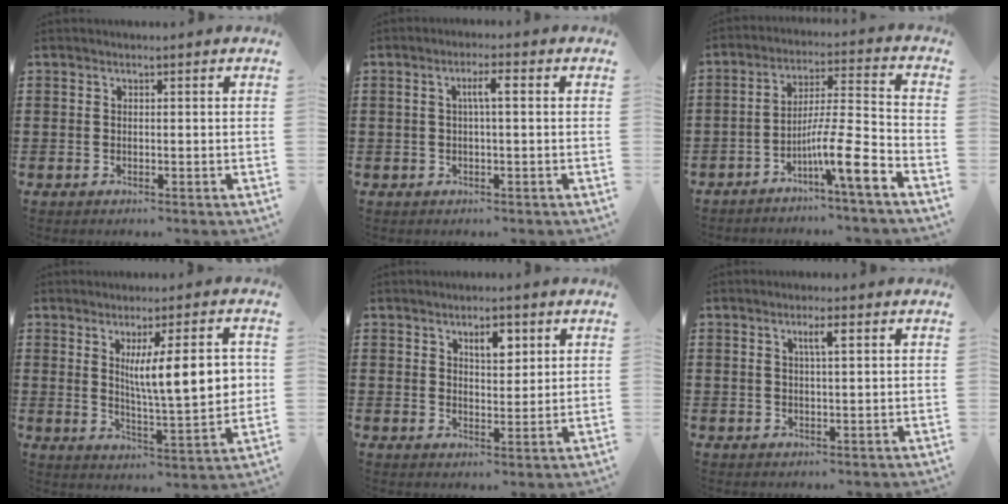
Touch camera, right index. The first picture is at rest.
{"total": 3.1, "force": [0.3, 0.5, 3.1], "torque": [-0.058, 0.005, 0.002]}
{"total": 10.3, "force": [-5.7, 0.6, 8.6], "torque": [-0.150, -0.008, -0.105]}
{"total": 10.6, "force": [2.4, 2.1, 10.1], "torque": [-0.165, -0.003, 0.033]}
{"total": 4.3, "force": [2.2, 1.9, 3.1], "torque": [-0.043, -0.001, 0.033]}
{"total": 2.8, "force": [1.0, 0.5, 2.6], "torque": [-0.052, 0.007, 0.014]}